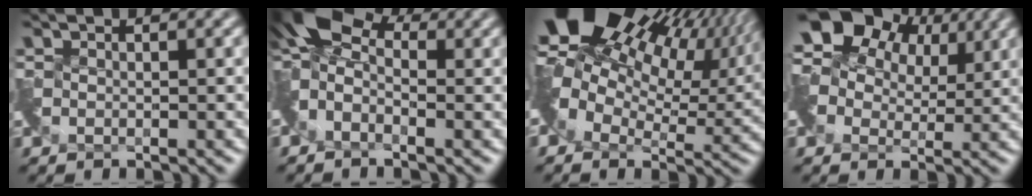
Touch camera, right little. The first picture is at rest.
{"total": 4.1, "force": [-0.2, 2.9, 2.8], "torque": [-0.054, 0.017, -0.020]}
{"total": 15.3, "force": [6.9, 9.0, 10.2], "torque": [-0.168, 0.037, 0.126]}
{"total": 7.8, "force": [2.9, 5.6, 4.5], "torque": [-0.077, 0.011, 0.050]}